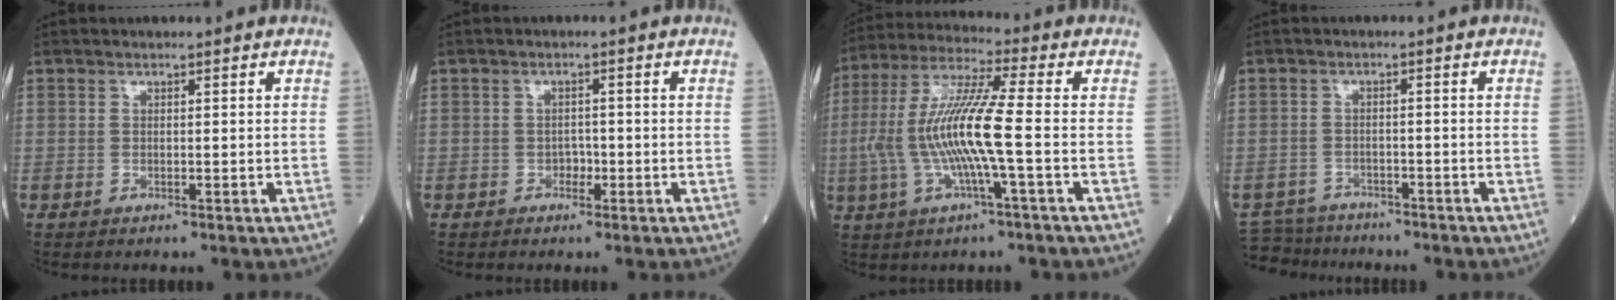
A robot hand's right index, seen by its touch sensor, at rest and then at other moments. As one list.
[{"total": 2.2, "force": [-0.9, 1.6, 1.3], "torque": [-0.026, 0.005, -0.013]}, {"total": 13.9, "force": [-2.0, 0.8, 13.7], "torque": [-0.292, 0.004, -0.044]}, {"total": 8.2, "force": [-7.4, 3.4, 1.4], "torque": [-0.034, 0.008, -0.113]}]